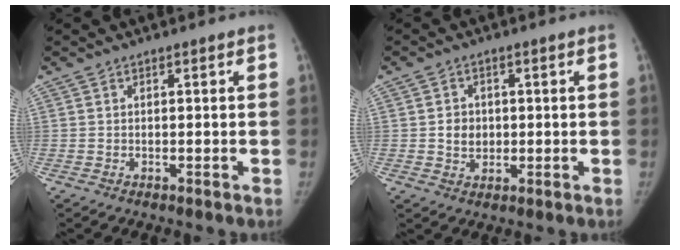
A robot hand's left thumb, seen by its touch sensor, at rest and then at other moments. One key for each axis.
{"total": 3.9, "fx": 0.1, "fy": 3.4, "fz": 1.9, "tx": -0.014, "ty": 0.001, "tz": 0.006}